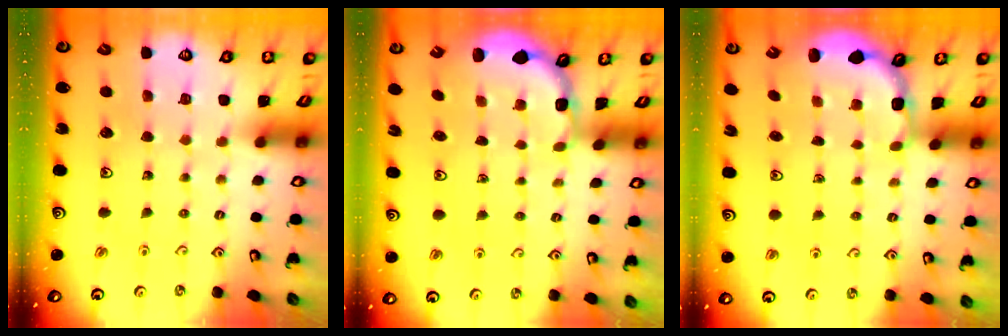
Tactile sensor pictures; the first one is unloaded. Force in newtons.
{"total": 2.5, "press": 1.9, "slide": 1.6}
{"total": 3.0, "press": 2.6, "slide": 1.5}